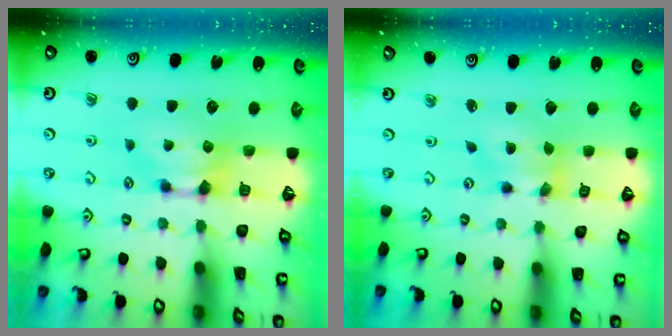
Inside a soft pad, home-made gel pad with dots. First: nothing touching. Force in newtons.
{"total": 2.3, "press": 2.0, "slide": 1.2}